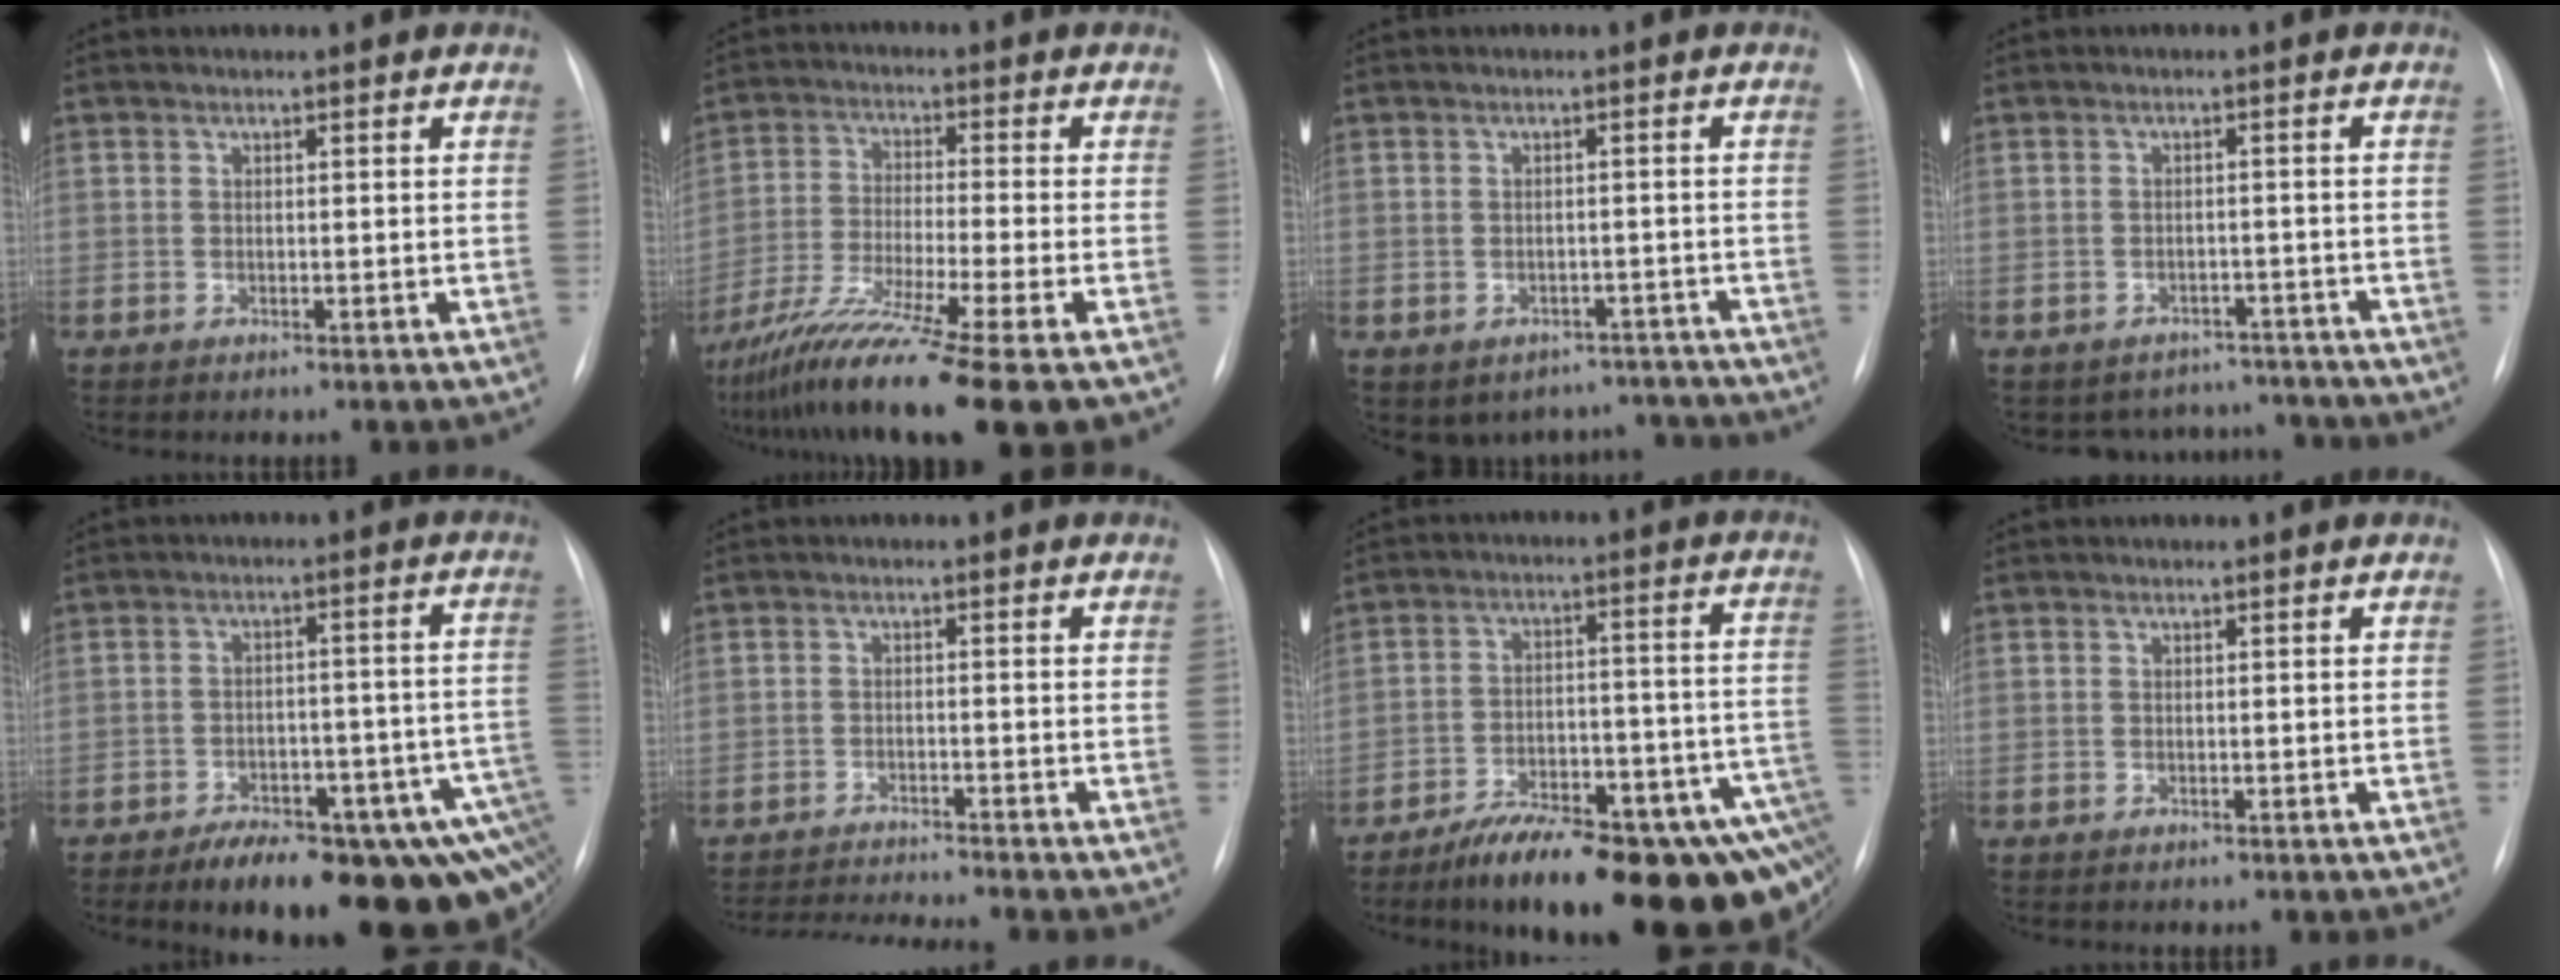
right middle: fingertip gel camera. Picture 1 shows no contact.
{"total": 15.3, "force": [-10.9, -1.4, 10.6], "torque": [-0.204, -0.056, -0.186]}
{"total": 7.7, "force": [-6.4, 4.3, 0.4], "torque": [0.006, 0.026, -0.068]}
{"total": 6.8, "force": [-6.1, 3.0, -0.5], "torque": [0.015, 0.023, -0.069]}
{"total": 19.8, "force": [-12.1, 6.0, 14.5], "torque": [-0.105, 0.035, -0.147]}
{"total": 7.1, "force": [-6.6, -1.6, 1.9], "torque": [-0.033, -0.016, -0.110]}
{"total": 23.6, "force": [-15.7, 5.9, 16.6], "torque": [-0.142, 0.028, -0.219]}
{"total": 0.0}